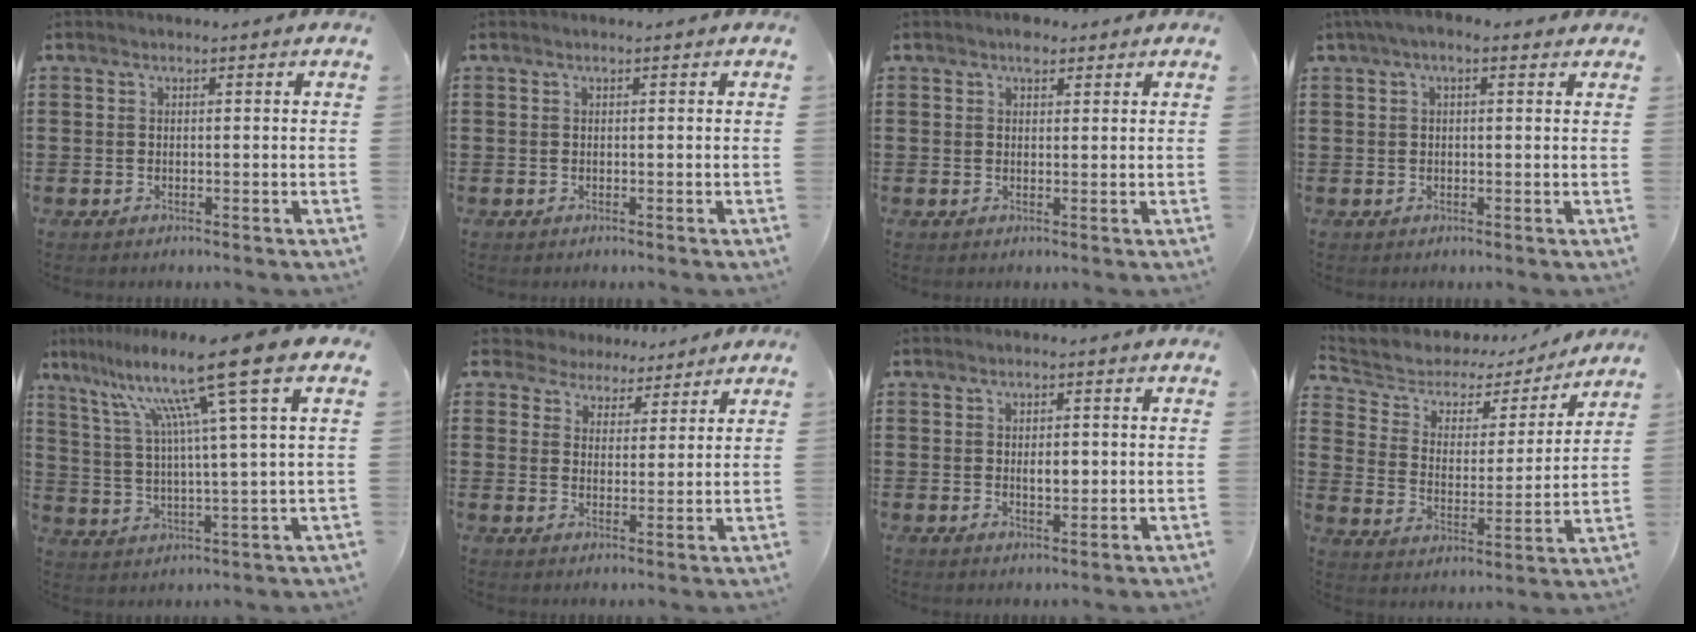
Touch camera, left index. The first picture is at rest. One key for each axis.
{"total": 0.0}
{"total": 2.2, "fx": 1.6, "fy": 1.2, "fz": 0.9, "tx": -0.004, "ty": 0.000, "tz": 0.026}
{"total": 2.5, "fx": 1.0, "fy": 0.9, "fz": 2.1, "tx": -0.042, "ty": 0.007, "tz": 0.017}
{"total": 13.8, "fx": 7.8, "fy": -1.0, "fz": 11.4, "tx": -0.232, "ty": -0.031, "tz": 0.115}
{"total": 4.7, "fx": 4.2, "fy": 2.1, "fz": 0.1, "tx": -0.027, "ty": -0.007, "tz": 0.077}
{"total": 2.4, "fx": 0.2, "fy": 1.1, "fz": 2.2, "tx": -0.035, "ty": 0.002, "tz": 0.000}
{"total": 4.3, "fx": 3.2, "fy": 2.7, "fz": 0.8, "tx": -0.046, "ty": -0.020, "tz": 0.046}